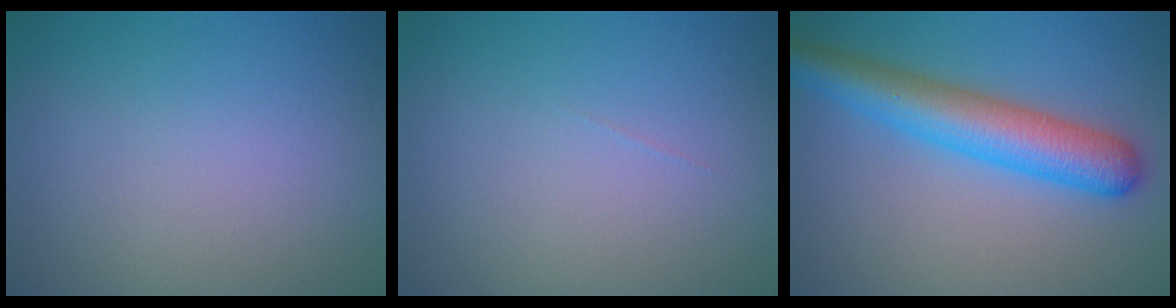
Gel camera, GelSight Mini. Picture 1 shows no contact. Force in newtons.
{"total": 0.0}
{"total": 6.3, "press": 6.3, "slide": 0.2}